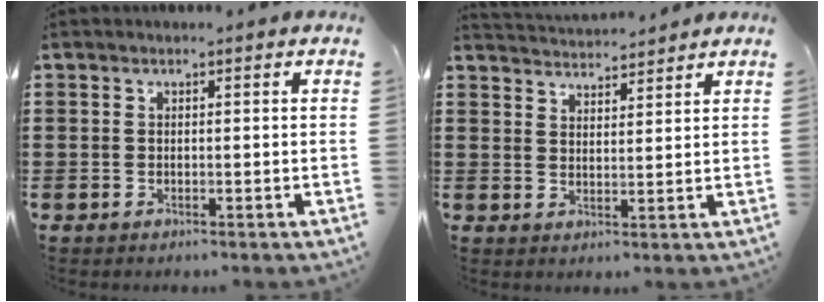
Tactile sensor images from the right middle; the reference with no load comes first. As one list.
[{"total": 3.2, "force": [3.2, 0.0, -0.2], "torque": [-0.007, -0.013, 0.058]}]